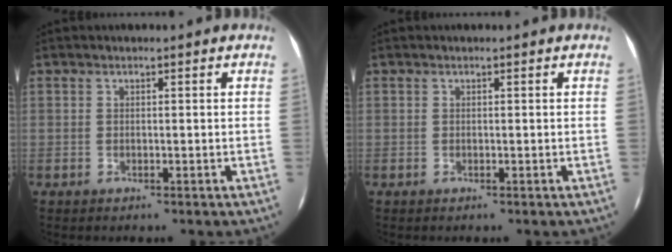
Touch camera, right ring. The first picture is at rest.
{"total": 0.0}